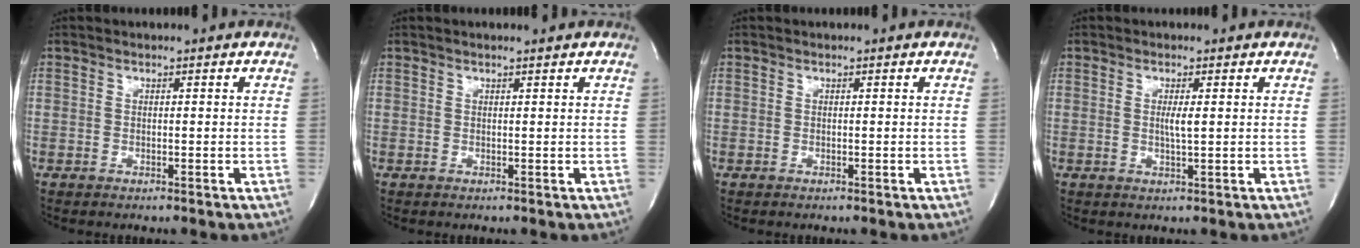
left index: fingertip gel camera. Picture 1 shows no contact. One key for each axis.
{"total": 0.9, "fx": 0.8, "fy": -0.1, "fz": 0.5, "tx": -0.011, "ty": 0.003, "tz": 0.014}
{"total": 0.0}
{"total": 2.0, "fx": 0.2, "fy": 0.0, "fz": 2.0, "tx": -0.041, "ty": -0.003, "tz": 0.002}